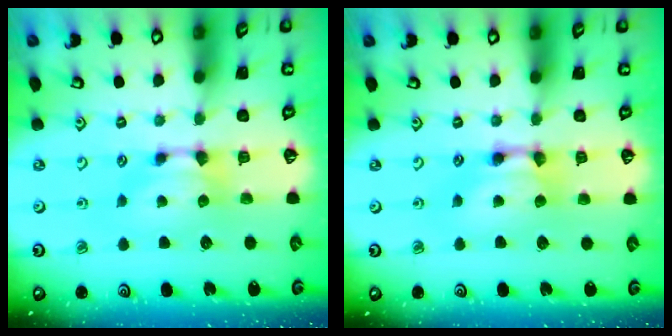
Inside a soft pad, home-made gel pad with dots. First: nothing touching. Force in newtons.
{"total": 2.5, "press": 2.5, "slide": 0.1}